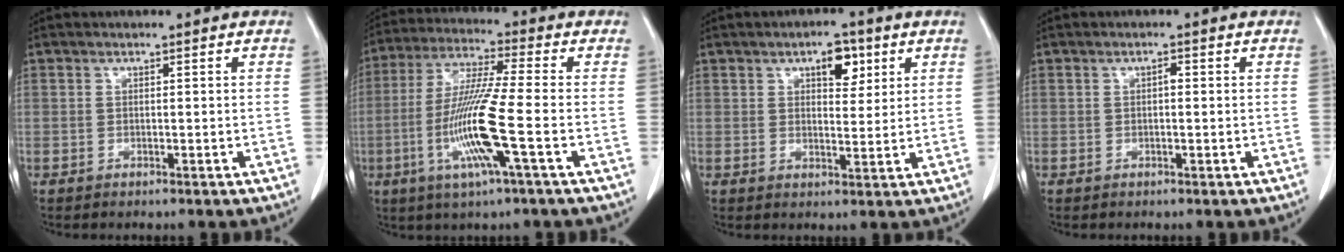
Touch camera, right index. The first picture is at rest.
{"total": 12.7, "force": [-3.6, -0.4, 12.2], "torque": [-0.250, -0.015, -0.077]}
{"total": 5.1, "force": [2.5, 2.4, 3.7], "torque": [-0.051, 0.006, 0.037]}
{"total": 0.9, "force": [0.0, 0.4, 0.8], "torque": [-0.011, 0.003, 0.000]}